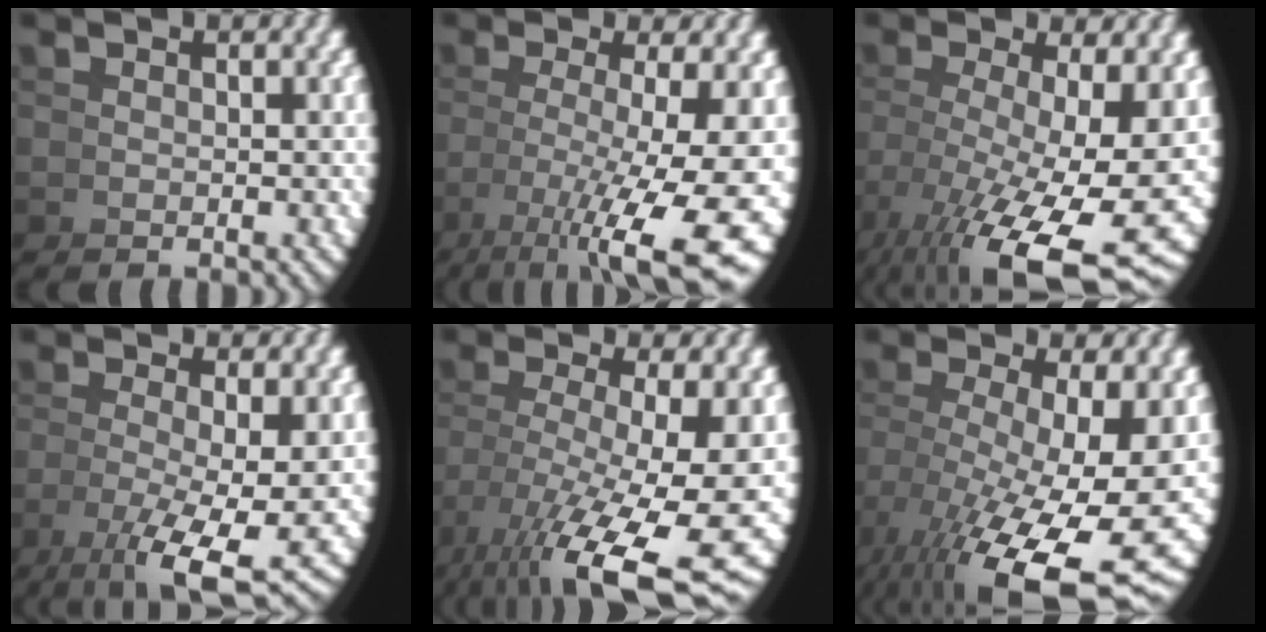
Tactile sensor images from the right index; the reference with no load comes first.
{"total": 10.2, "force": [-1.9, 4.5, 9.0], "torque": [-0.132, -0.037, -0.001]}
{"total": 11.5, "force": [-2.6, 5.6, 9.7], "torque": [-0.167, -0.056, -0.004]}
{"total": 7.0, "force": [-2.8, 2.4, 5.9], "torque": [-0.103, -0.036, -0.024]}
{"total": 11.4, "force": [-2.6, 5.5, 9.7], "torque": [-0.155, -0.050, -0.005]}
{"total": 12.4, "force": [-2.6, 6.4, 10.4], "torque": [-0.173, -0.059, -0.001]}